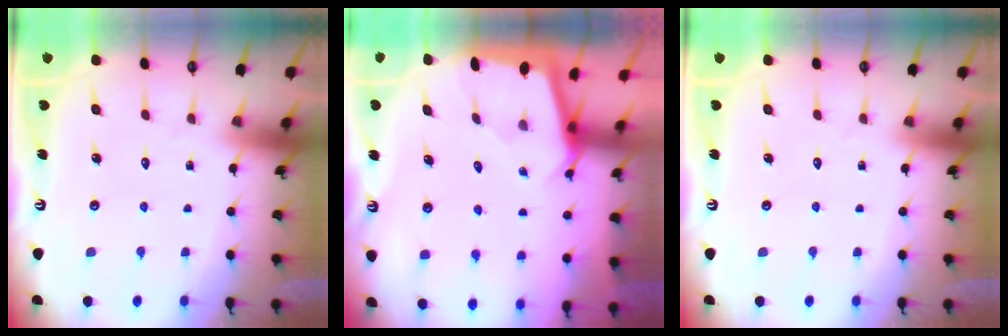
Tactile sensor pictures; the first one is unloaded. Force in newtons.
{"total": 1.6, "press": 1.6, "slide": 0.2}
{"total": 0.0}